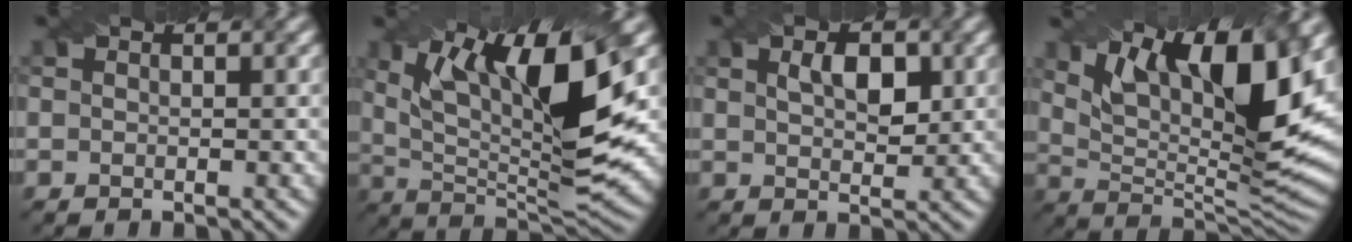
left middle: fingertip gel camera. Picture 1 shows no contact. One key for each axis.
{"total": 13.5, "fx": 4.7, "fy": 3.8, "fz": 12.0, "tx": -0.199, "ty": -0.005, "tz": 0.081}
{"total": 3.1, "fx": 1.1, "fy": 1.6, "fz": 2.5, "tx": -0.047, "ty": 0.003, "tz": 0.022}
{"total": 13.9, "fx": 6.6, "fy": 4.8, "fz": 11.3, "tx": -0.186, "ty": -0.005, "tz": 0.117}